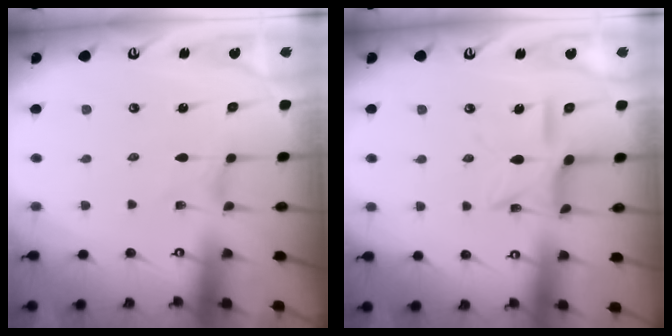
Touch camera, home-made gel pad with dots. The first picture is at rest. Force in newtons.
{"total": 11.2, "press": 11.1, "slide": 1.0}